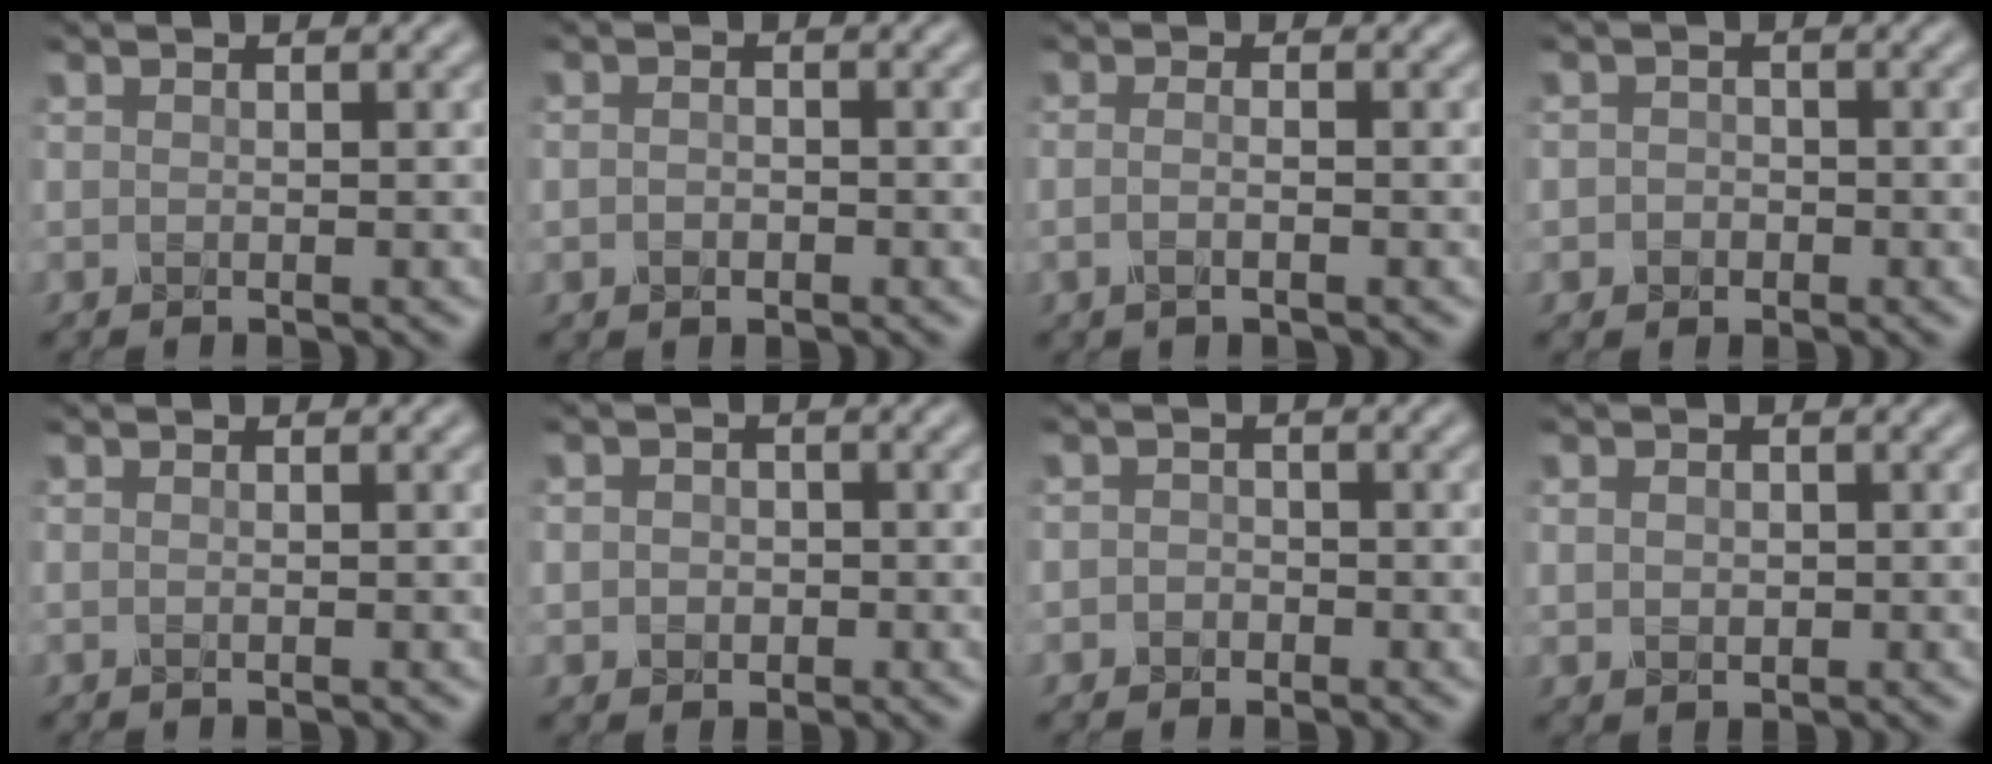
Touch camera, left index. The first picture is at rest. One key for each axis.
{"total": 1.2, "fx": -0.4, "fy": 0.8, "fz": 0.8, "tx": -0.016, "ty": -0.001, "tz": -0.010}
{"total": 1.7, "fx": -0.4, "fy": 0.7, "fz": 1.5, "tx": -0.021, "ty": -0.002, "tz": -0.016}
{"total": 1.6, "fx": -0.3, "fy": 1.5, "fz": 0.5, "tx": 0.009, "ty": 0.000, "tz": -0.014}
{"total": 0.0}
{"total": 2.1, "fx": -0.1, "fy": 2.0, "fz": 0.8, "tx": -0.004, "ty": 0.000, "tz": -0.012}
{"total": 1.2, "fx": -0.5, "fy": 1.0, "fz": 0.3, "tx": 0.010, "ty": -0.001, "tz": -0.014}
{"total": 1.4, "fx": 0.1, "fy": 1.2, "fz": 0.8, "tx": -0.016, "ty": -0.001, "tz": 0.003}